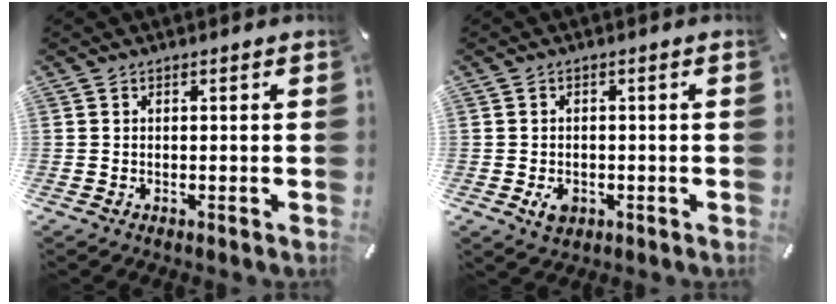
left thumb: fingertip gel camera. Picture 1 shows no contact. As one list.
[{"total": 3.4, "force": [-1.1, 2.6, 2.0], "torque": [-0.040, -0.002, -0.024]}]